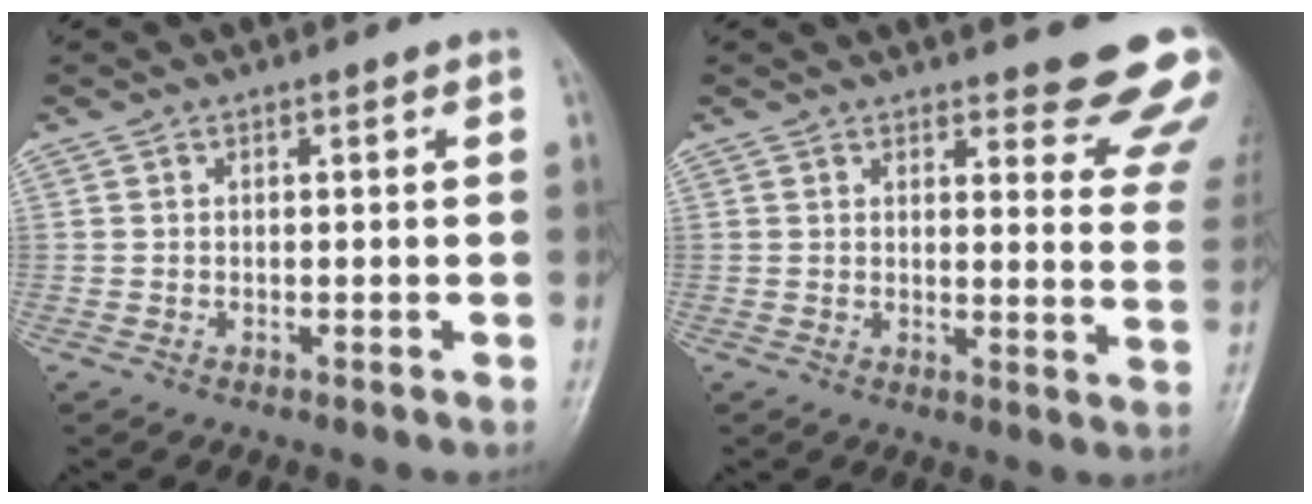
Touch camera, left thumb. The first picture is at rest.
{"total": 13.8, "force": [11.7, 3.5, 6.3], "torque": [-0.028, -0.082, 0.111]}